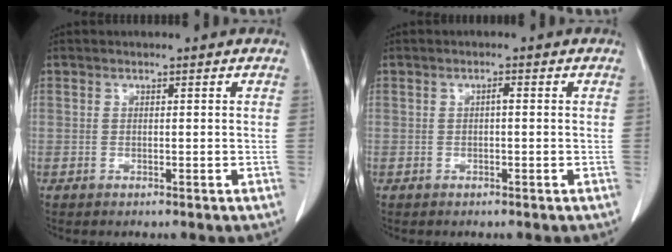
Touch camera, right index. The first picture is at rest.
{"total": 0.8, "force": [0.0, 0.2, 0.8], "torque": [-0.013, 0.002, -0.001]}